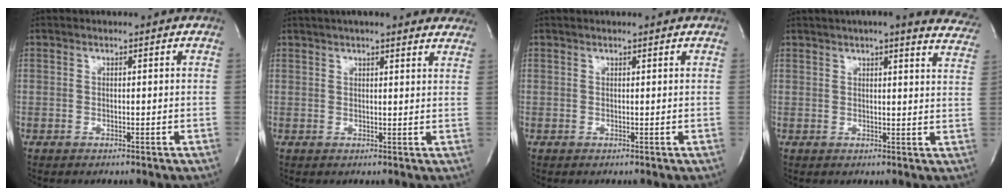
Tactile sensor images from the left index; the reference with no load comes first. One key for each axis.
{"total": 14.4, "fx": 12.4, "fy": 2.7, "fz": 6.7, "tx": -0.096, "ty": 0.028, "tz": 0.148}
{"total": 2.0, "fx": 1.8, "fy": 0.1, "fz": 0.8, "tx": -0.010, "ty": 0.017, "tz": 0.022}
{"total": 17.1, "fx": 15.2, "fy": 2.6, "fz": 7.5, "tx": -0.095, "ty": -0.027, "tz": 0.160}